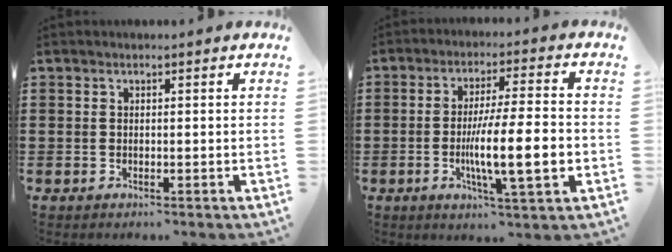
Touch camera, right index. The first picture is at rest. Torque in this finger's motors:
{"motor_torque": [2.14, 0.00, 0.77, 0.21]}